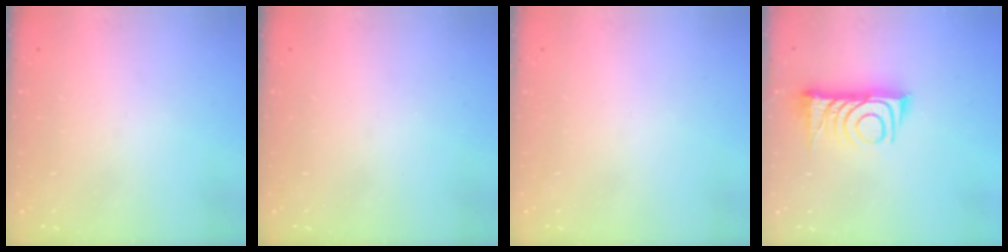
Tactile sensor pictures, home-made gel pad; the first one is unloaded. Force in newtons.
{"total": 0.0}
{"total": 1.5, "press": 1.5, "slide": 0.1}
{"total": 12.5, "press": 12.5, "slide": 0.9}